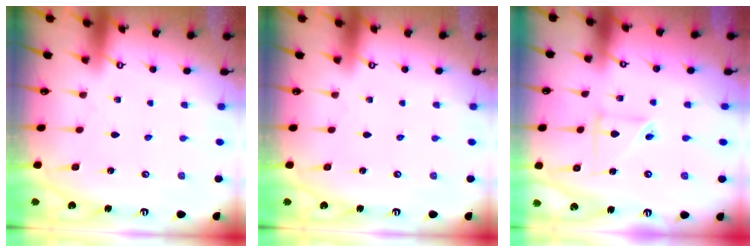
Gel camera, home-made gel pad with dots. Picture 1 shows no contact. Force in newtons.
{"total": 0.0}
{"total": 5.0, "press": 5.0, "slide": 0.5}